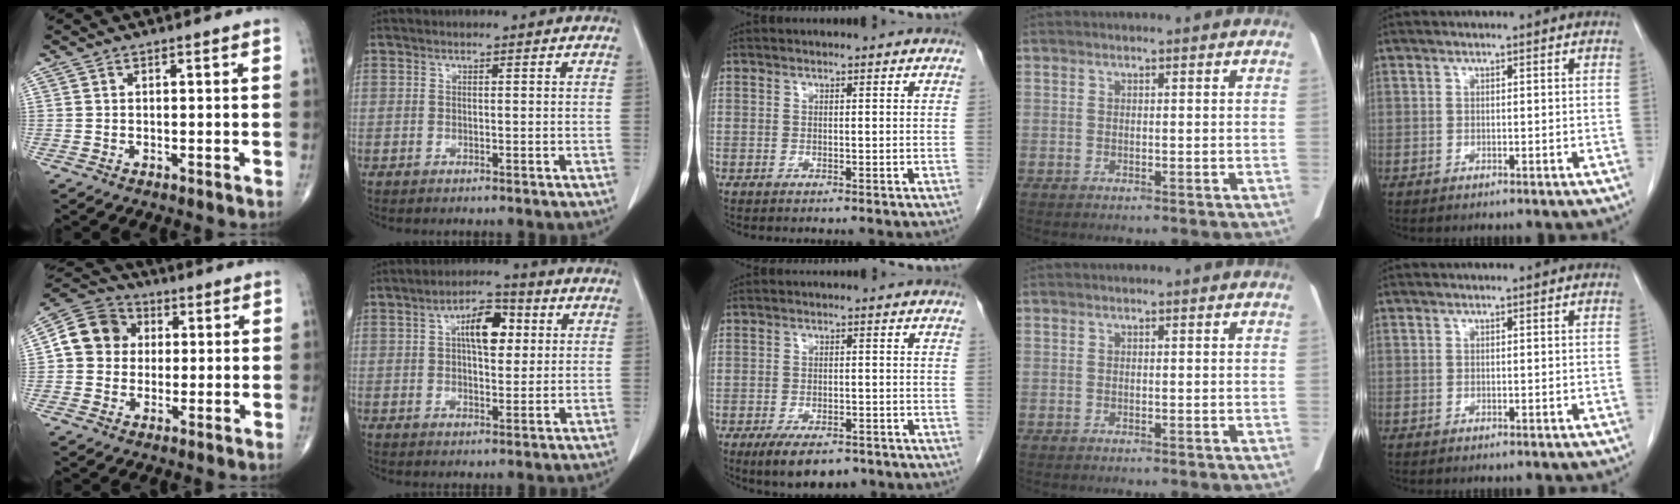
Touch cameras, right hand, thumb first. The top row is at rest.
{"thumb": {"total": 10.0, "force": [1.2, 8.9, 4.4], "torque": [-0.058, 0.016, 0.008]}, "index": {"total": 7.7, "force": [2.0, 3.4, 6.6], "torque": [-0.109, 0.019, 0.031]}, "middle": {"total": 7.3, "force": [-5.1, 3.0, 4.2], "torque": [-0.068, -0.007, -0.077]}}